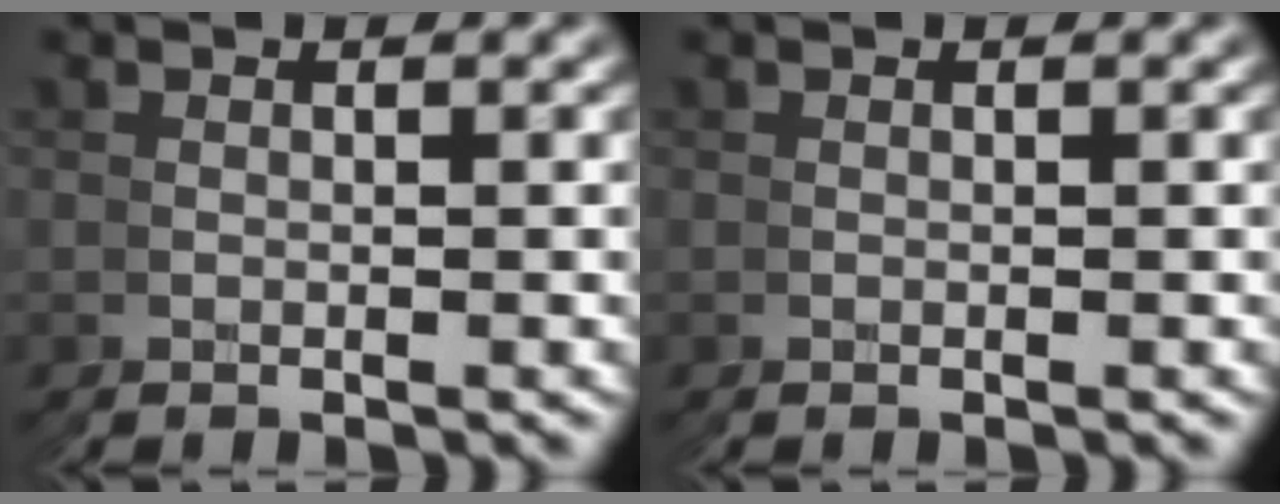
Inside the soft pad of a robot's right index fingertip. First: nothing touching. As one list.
[{"total": 0.0}]